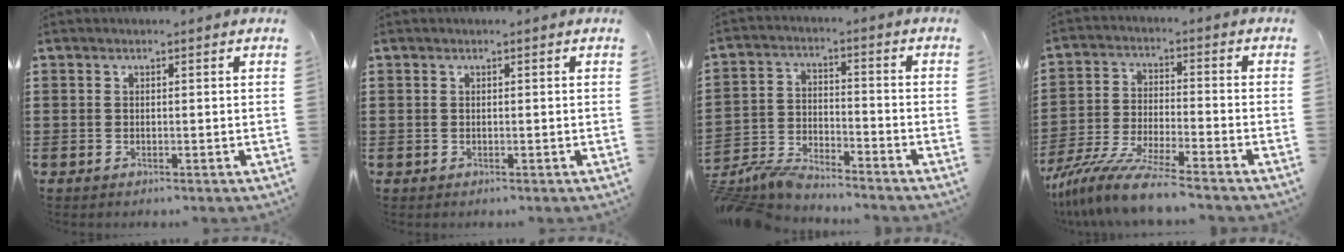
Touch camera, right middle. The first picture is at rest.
{"total": 0.0}
{"total": 6.7, "force": [-6.6, 0.5, 1.0], "torque": [-0.039, 0.000, -0.136]}
{"total": 9.2, "force": [-8.1, 0.0, 4.3], "torque": [-0.097, -0.007, -0.160]}